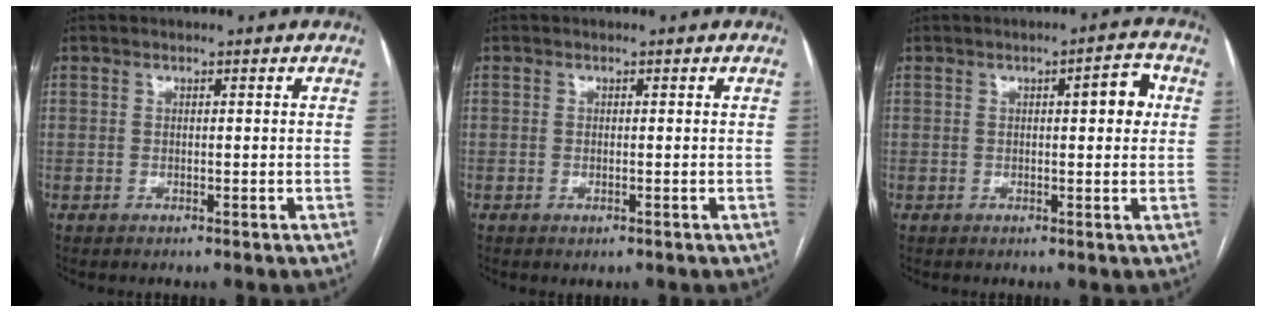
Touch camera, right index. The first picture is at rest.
{"total": 0.5, "force": [-0.3, 0.2, 0.5], "torque": [-0.009, -0.002, -0.002]}
{"total": 4.2, "force": [0.8, 1.0, 3.9], "torque": [-0.051, 0.011, 0.008]}